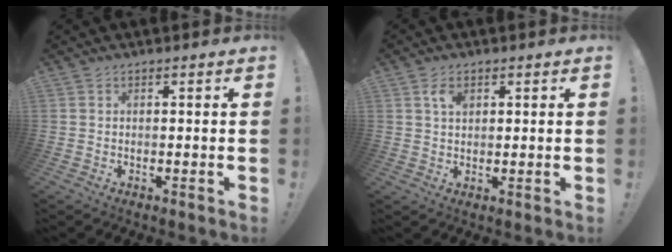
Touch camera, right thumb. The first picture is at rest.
{"total": 3.6, "force": [1.5, 2.1, 2.5], "torque": [-0.037, -0.001, 0.023]}